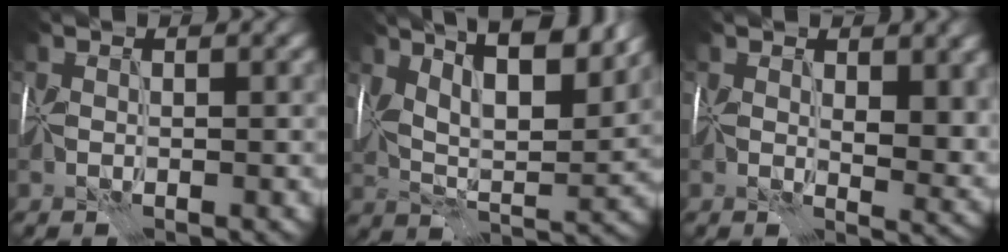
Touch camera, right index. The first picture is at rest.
{"total": 12.0, "force": [7.0, 4.0, 9.0], "torque": [-0.145, 0.020, 0.088]}
{"total": 5.4, "force": [1.5, 3.0, 4.3], "torque": [-0.071, -0.014, 0.030]}